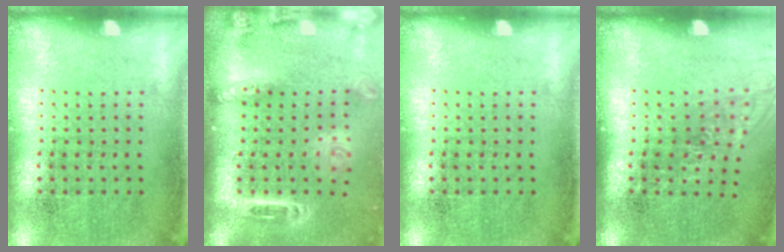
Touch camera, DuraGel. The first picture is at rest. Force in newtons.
{"total": 2.5, "press": 1.9, "slide": 1.7}
{"total": 0.0}
{"total": 1.2, "press": 1.0, "slide": 0.7}